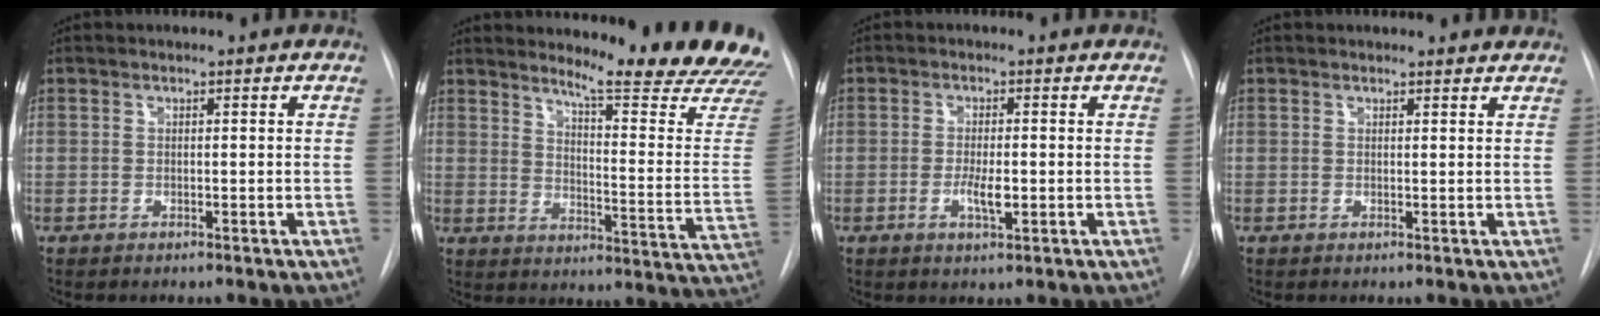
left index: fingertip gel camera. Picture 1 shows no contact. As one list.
[{"total": 20.5, "force": [19.1, 0.0, 7.4], "torque": [-0.104, -0.136, 0.225]}, {"total": 3.2, "force": [-0.7, 0.8, 3.0], "torque": [-0.054, -0.001, -0.010]}, {"total": 4.2, "force": [4.1, 1.0, 0.6], "torque": [-0.006, 0.009, 0.037]}]